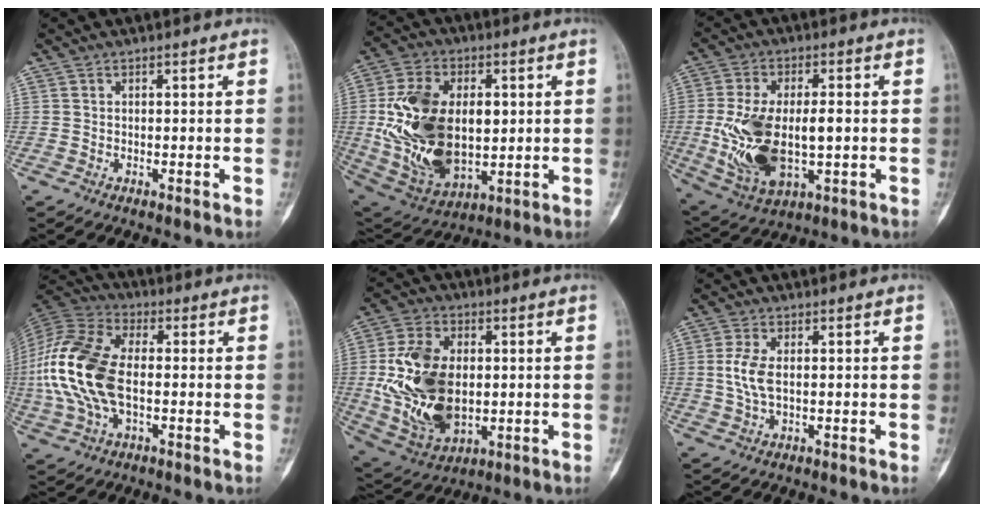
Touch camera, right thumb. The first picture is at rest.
{"total": 23.1, "force": [1.1, 14.2, 18.2], "torque": [-0.325, -0.009, 0.038]}
{"total": 17.5, "force": [-1.6, 9.1, 14.9], "torque": [-0.285, 0.001, -0.011]}
{"total": 18.8, "force": [-1.3, 10.6, 15.5], "torque": [-0.344, 0.018, -0.023]}
{"total": 19.5, "force": [-0.2, 12.3, 15.0], "torque": [-0.277, -0.004, 0.014]}
{"total": 5.0, "force": [0.2, 2.5, 4.3], "torque": [-0.103, 0.002, 0.003]}